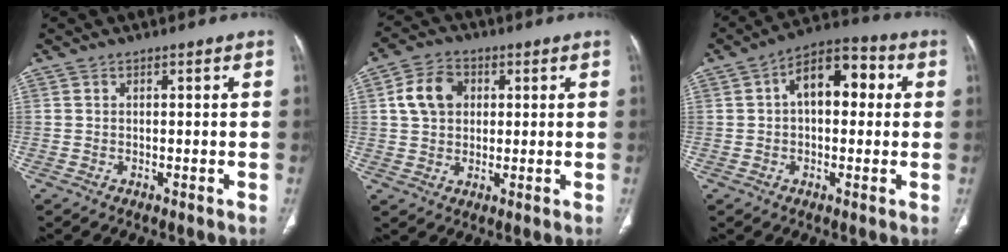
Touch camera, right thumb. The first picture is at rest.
{"total": 8.1, "force": [1.9, 6.2, 4.8], "torque": [-0.073, 0.007, 0.029]}
{"total": 11.3, "force": [2.0, 6.6, 8.9], "torque": [-0.109, 0.033, 0.021]}